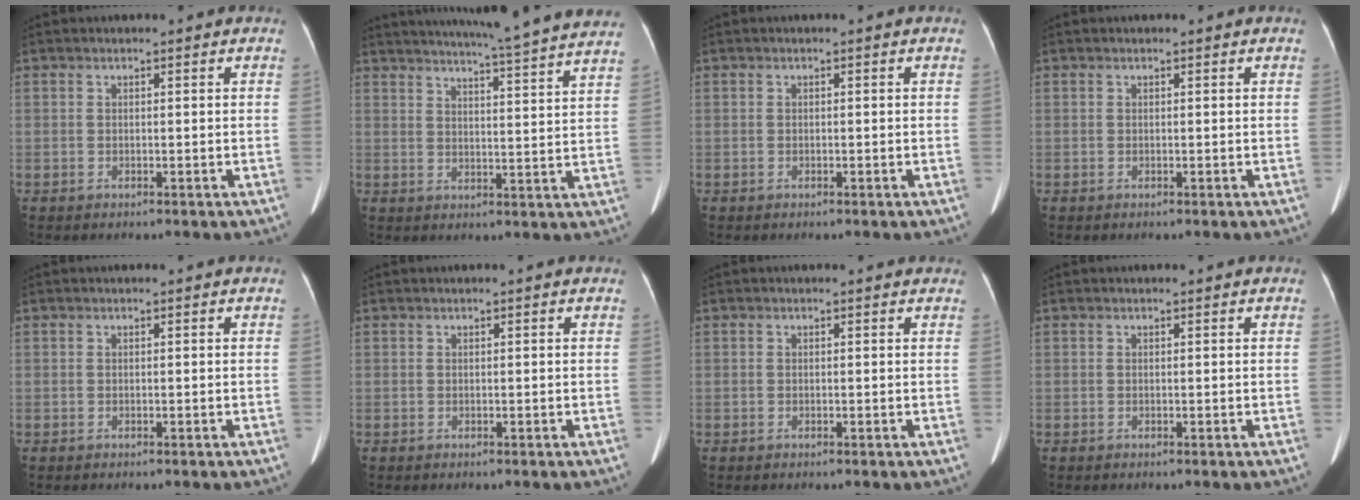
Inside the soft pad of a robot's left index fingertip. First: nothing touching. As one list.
[{"total": 22.1, "force": [20.4, -1.1, 8.6], "torque": [-0.136, -0.042, 0.250]}, {"total": 0.0}, {"total": 0.6, "force": [0.6, 0.1, 0.2], "torque": [-0.006, 0.008, 0.009]}, {"total": 0.0}, {"total": 1.2, "force": [1.1, 0.1, 0.5], "torque": [-0.009, 0.020, 0.015]}, {"total": 1.7, "force": [1.5, 0.6, 0.3], "torque": [-0.012, 0.007, 0.007]}, {"total": 0.9, "force": [0.8, 0.2, 0.3], "torque": [-0.008, 0.011, 0.012]}]